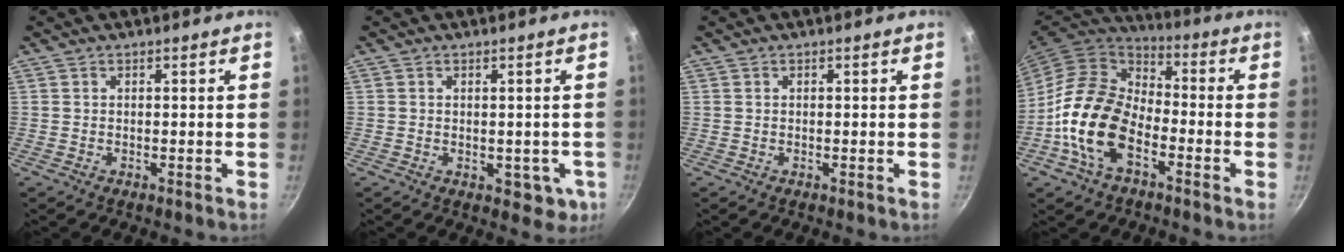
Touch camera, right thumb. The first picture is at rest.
{"total": 5.1, "force": [-0.9, 3.3, 3.8], "torque": [-0.034, -0.003, -0.007]}
{"total": 0.0}
{"total": 16.5, "force": [-5.6, 10.1, 11.8], "torque": [-0.191, 0.038, -0.122]}